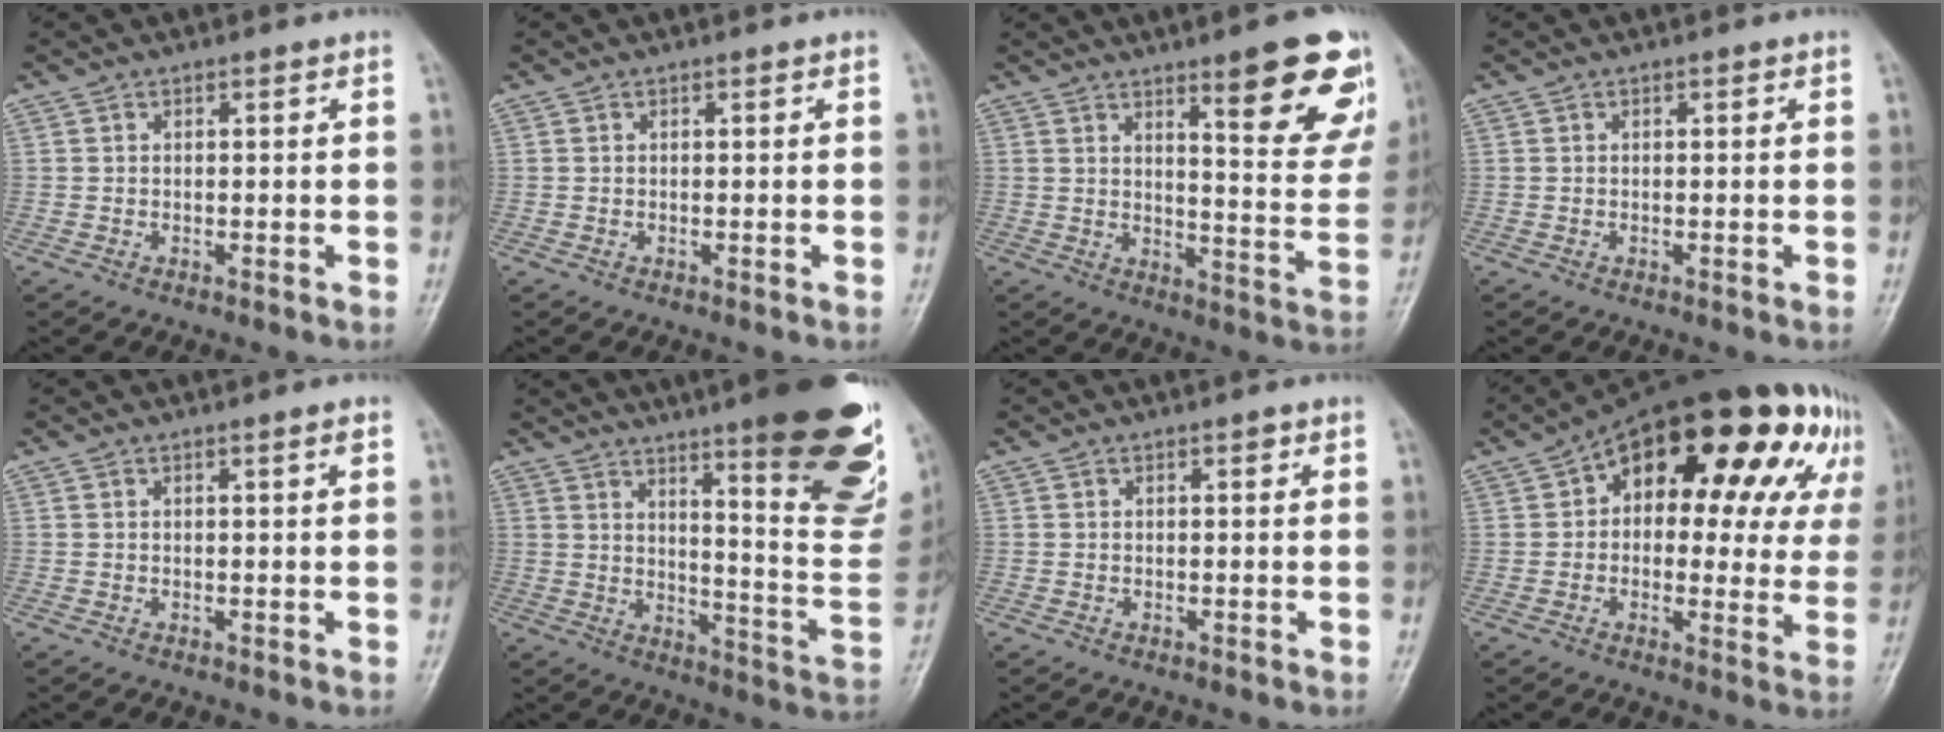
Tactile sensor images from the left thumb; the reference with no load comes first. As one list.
[{"total": 0.0}, {"total": 17.0, "force": [9.6, 4.0, 13.4], "torque": [-0.124, -0.056, 0.130]}, {"total": 0.0}, {"total": 1.0, "force": [0.4, 0.0, 0.9], "torque": [-0.016, -0.001, 0.007]}, {"total": 28.2, "force": [16.4, 5.9, 22.2], "torque": [-0.230, -0.072, 0.224]}, {"total": 0.6, "force": [0.3, 0.2, 0.4], "torque": [-0.005, -0.001, 0.003]}, {"total": 24.4, "force": [9.0, 13.2, 18.4], "torque": [-0.204, 0.036, 0.120]}]